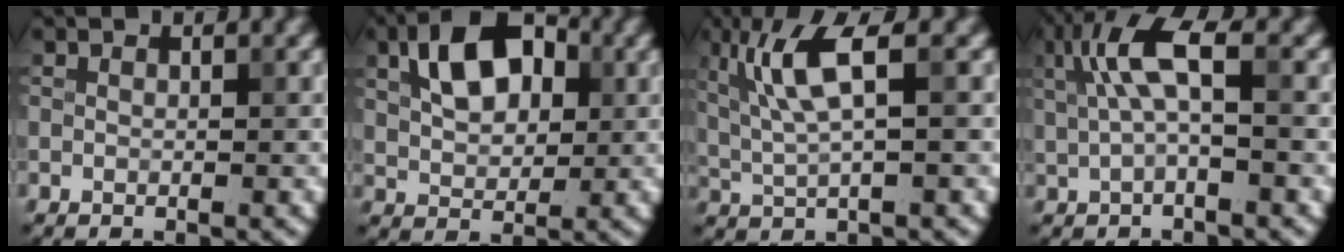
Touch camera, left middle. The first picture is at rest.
{"total": 6.7, "force": [2.2, 4.1, 4.8], "torque": [-0.086, 0.014, 0.031]}
{"total": 5.0, "force": [1.5, 1.0, 4.6], "torque": [-0.100, 0.002, 0.033]}
{"total": 4.6, "force": [1.1, 1.3, 4.3], "torque": [-0.087, 0.006, 0.017]}